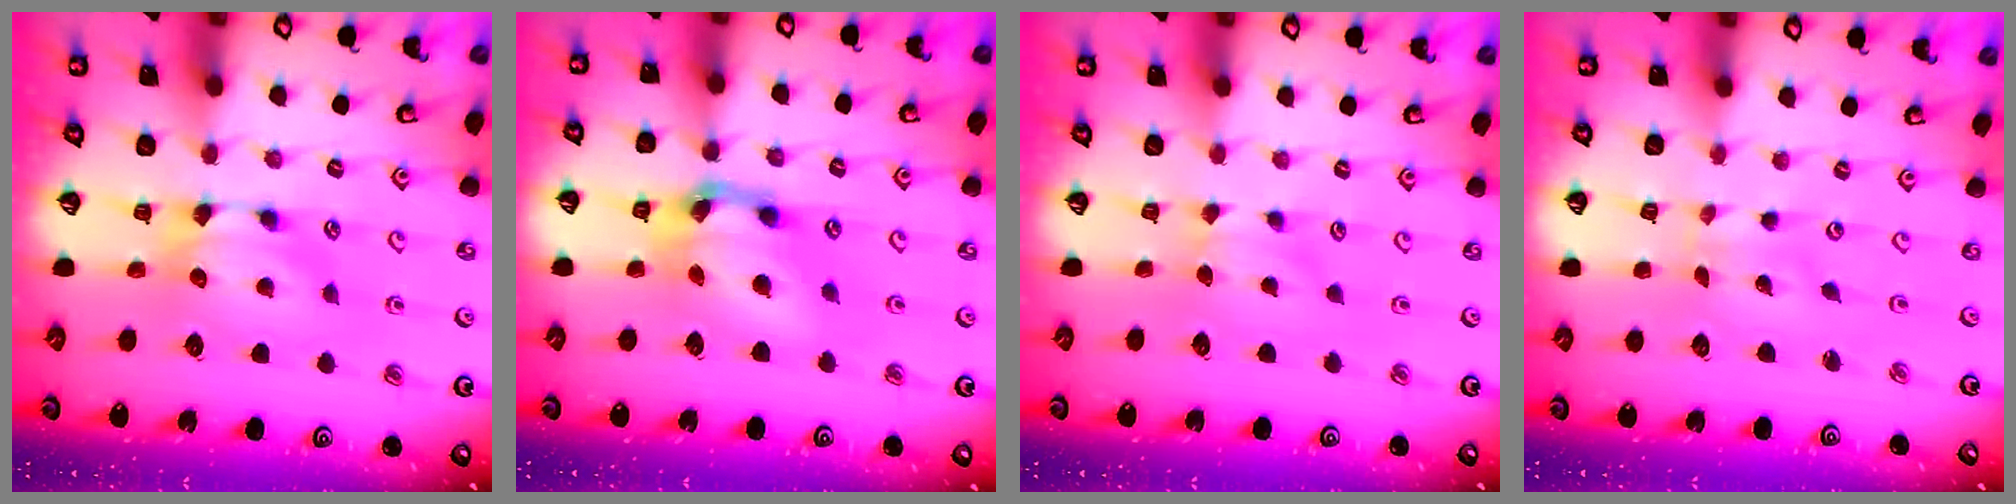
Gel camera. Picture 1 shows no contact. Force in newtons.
{"total": 5.8, "press": 5.4, "slide": 2.1}
{"total": 2.3, "press": 2.2, "slide": 0.6}
{"total": 5.8, "press": 5.8, "slide": 0.5}